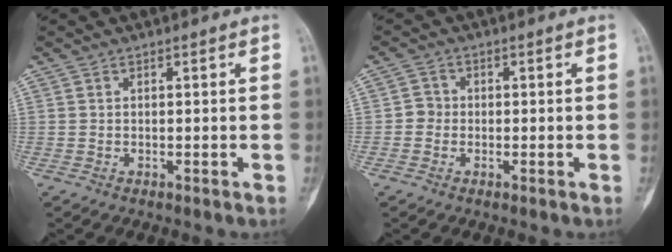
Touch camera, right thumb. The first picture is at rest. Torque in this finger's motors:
{"motor_torque": [-0.14, 0.12, 0.14, -0.11, 0.00]}